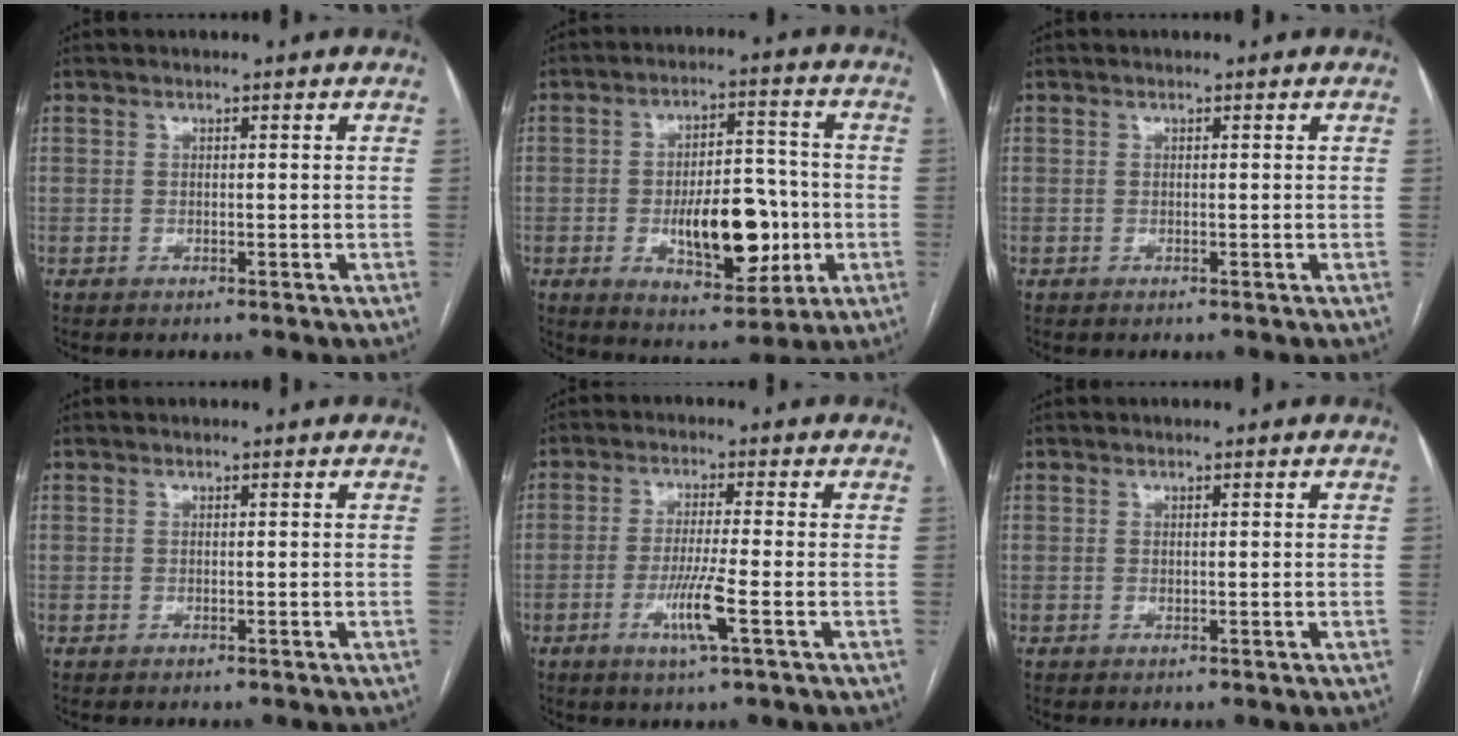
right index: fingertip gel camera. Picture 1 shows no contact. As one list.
[{"total": 13.1, "force": [-2.7, 5.6, 11.6], "torque": [-0.180, 0.009, -0.032]}, {"total": 0.0}, {"total": 0.0}, {"total": 6.2, "force": [-2.3, -0.5, 5.7], "torque": [-0.110, -0.015, -0.045]}, {"total": 0.0}]